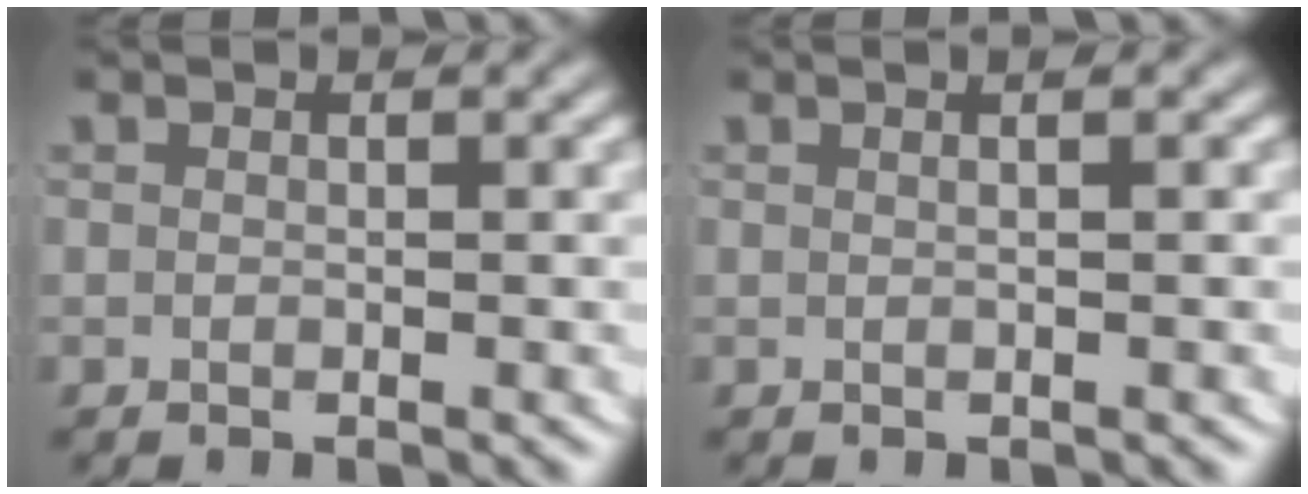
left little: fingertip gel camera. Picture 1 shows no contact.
{"total": 1.2, "force": [0.3, -0.3, 1.2], "torque": [-0.012, 0.008, 0.003]}